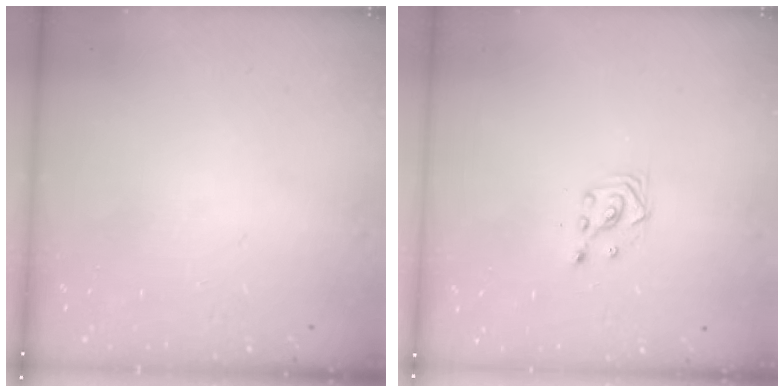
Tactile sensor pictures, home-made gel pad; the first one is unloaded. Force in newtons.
{"total": 3.4, "press": 3.3, "slide": 0.3}